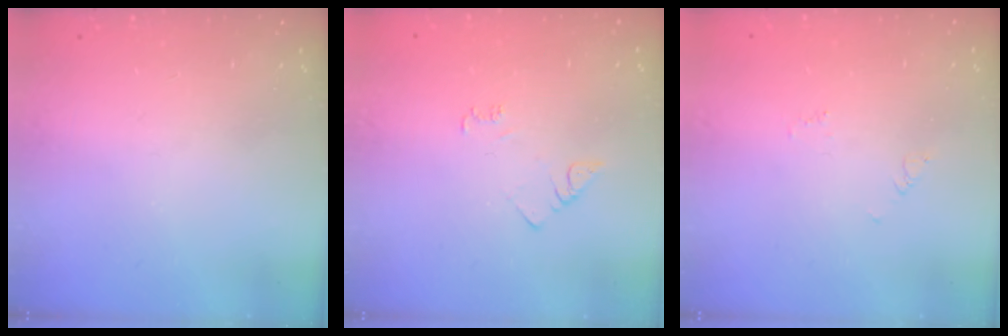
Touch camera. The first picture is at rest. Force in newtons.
{"total": 3.8, "press": 3.7, "slide": 0.5}
{"total": 2.7, "press": 2.7, "slide": 0.2}